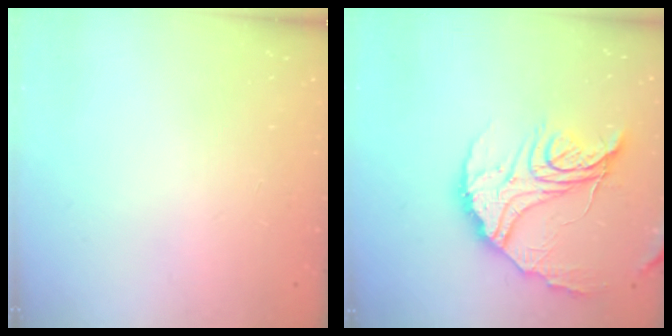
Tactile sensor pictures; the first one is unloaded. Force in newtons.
{"total": 20.5, "press": 20.5, "slide": 2.0}